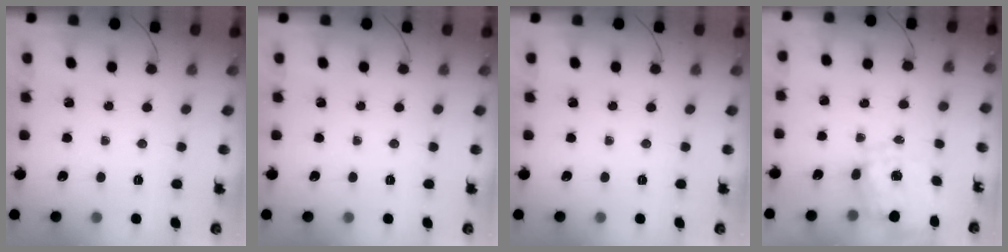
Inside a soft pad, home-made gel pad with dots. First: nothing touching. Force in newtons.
{"total": 0.0}
{"total": 0.0}
{"total": 2.5, "press": 2.3, "slide": 1.0}